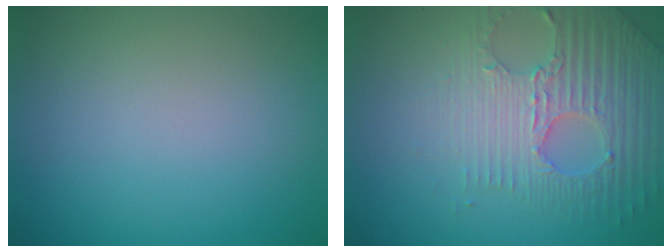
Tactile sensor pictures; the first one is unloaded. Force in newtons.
{"total": 4.8, "press": 4.3, "slide": 2.2}